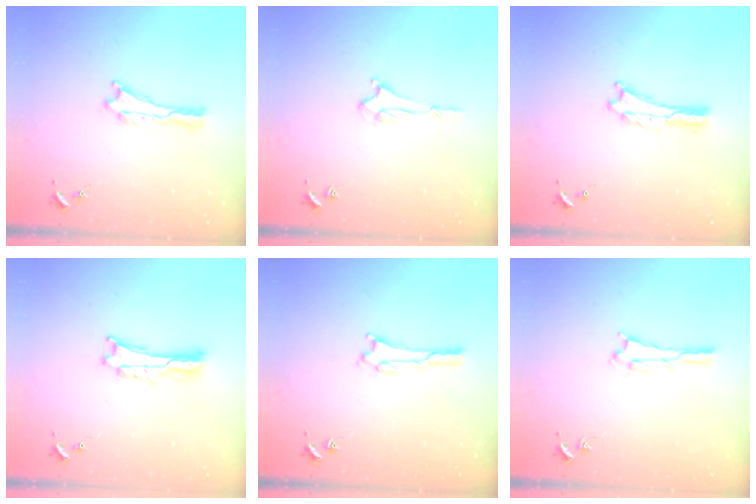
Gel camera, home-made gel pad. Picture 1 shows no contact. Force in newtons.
{"total": 1.7, "press": 1.6, "slide": 0.4}
{"total": 0.0}
{"total": 0.8, "press": 0.8, "slide": 0.2}
{"total": 1.6, "press": 1.6, "slide": 0.1}
{"total": 1.1, "press": 1.1, "slide": 0.1}